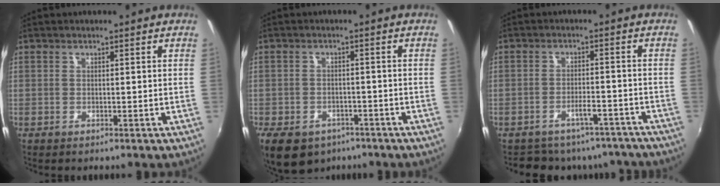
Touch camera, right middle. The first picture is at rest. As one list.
[{"total": 10.4, "force": [-6.7, 6.5, 4.6], "torque": [-0.113, -0.017, -0.099]}, {"total": 12.3, "force": [-11.0, 4.8, 2.8], "torque": [-0.065, 0.013, -0.130]}]